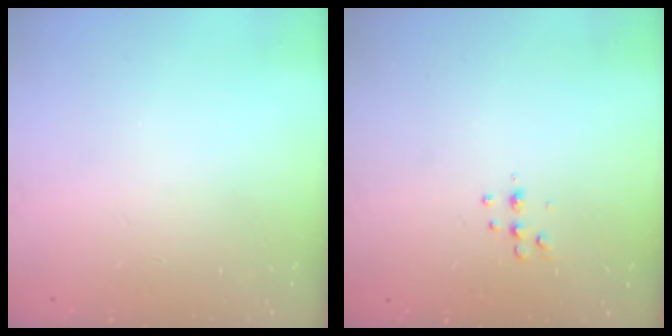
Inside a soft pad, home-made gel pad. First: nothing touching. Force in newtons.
{"total": 5.2, "press": 5.0, "slide": 1.1}